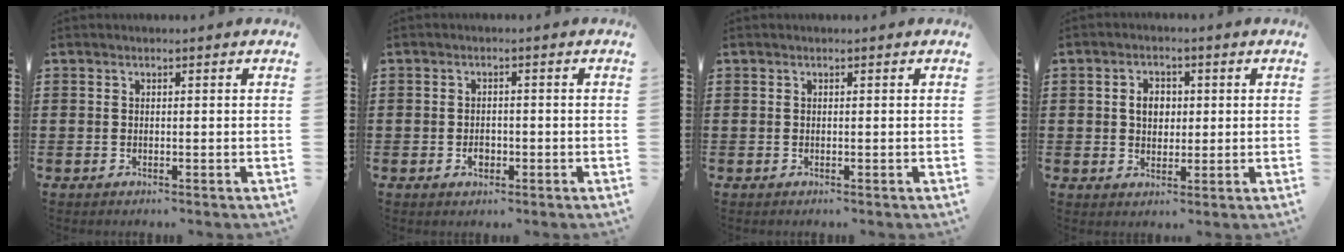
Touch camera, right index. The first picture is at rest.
{"total": 1.9, "force": [-0.7, 1.2, 1.3], "torque": [-0.026, 0.000, -0.013]}
{"total": 0.0}
{"total": 3.5, "force": [0.4, 2.7, 2.3], "torque": [-0.045, 0.008, 0.001]}